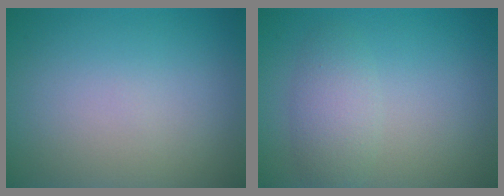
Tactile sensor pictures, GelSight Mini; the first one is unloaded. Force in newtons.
{"total": 2.6, "press": 2.6, "slide": 0.1}